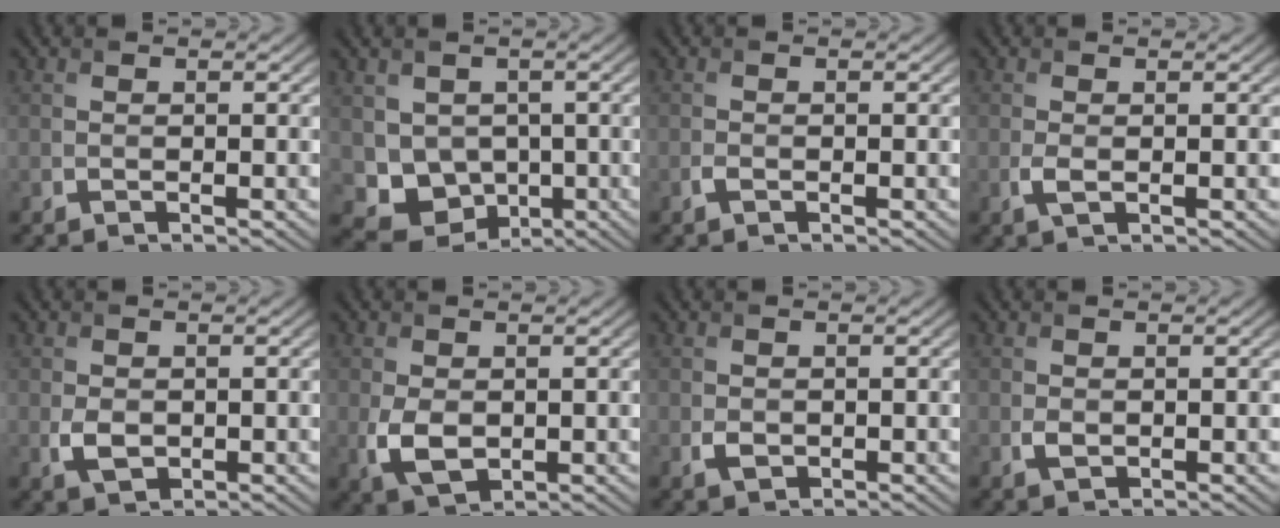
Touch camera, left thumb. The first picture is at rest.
{"total": 6.3, "force": [0.0, 5.5, 3.0], "torque": [-0.077, -0.032, 0.006]}
{"total": 0.7, "force": [-0.4, 0.4, 0.5], "torque": [-0.012, -0.001, -0.008]}
{"total": 1.4, "force": [-0.2, 0.6, 1.2], "torque": [-0.032, -0.003, -0.005]}
{"total": 2.5, "force": [-0.3, 1.9, 1.7], "torque": [-0.040, -0.010, -0.003]}
{"total": 4.3, "force": [-0.5, 2.9, 3.2], "torque": [-0.079, -0.013, -0.003]}
{"total": 1.4, "force": [-0.3, 1.1, 0.8], "torque": [-0.017, -0.007, -0.004]}
{"total": 1.2, "force": [-0.1, 0.8, 0.8], "torque": [-0.019, -0.006, -0.001]}